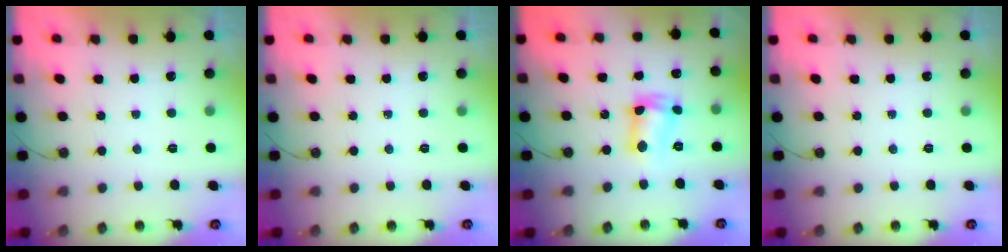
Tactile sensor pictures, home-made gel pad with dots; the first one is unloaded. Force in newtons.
{"total": 0.0}
{"total": 8.2, "press": 8.2, "slide": 0.9}
{"total": 0.0}